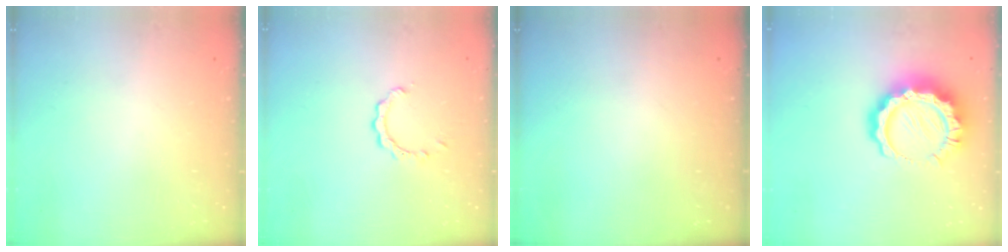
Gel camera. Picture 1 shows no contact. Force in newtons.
{"total": 2.6, "press": 2.6, "slide": 0.2}
{"total": 0.0}
{"total": 13.7, "press": 13.6, "slide": 1.2}